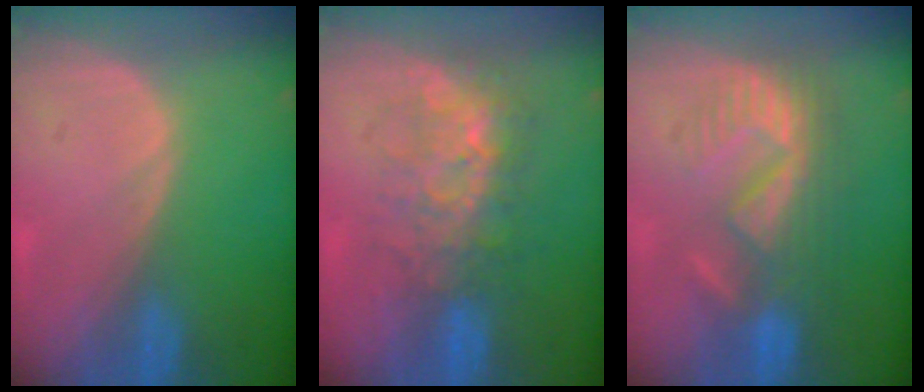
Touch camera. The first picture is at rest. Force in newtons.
{"total": 7.9, "press": 7.5, "slide": 2.7}
{"total": 9.0, "press": 8.4, "slide": 3.2}